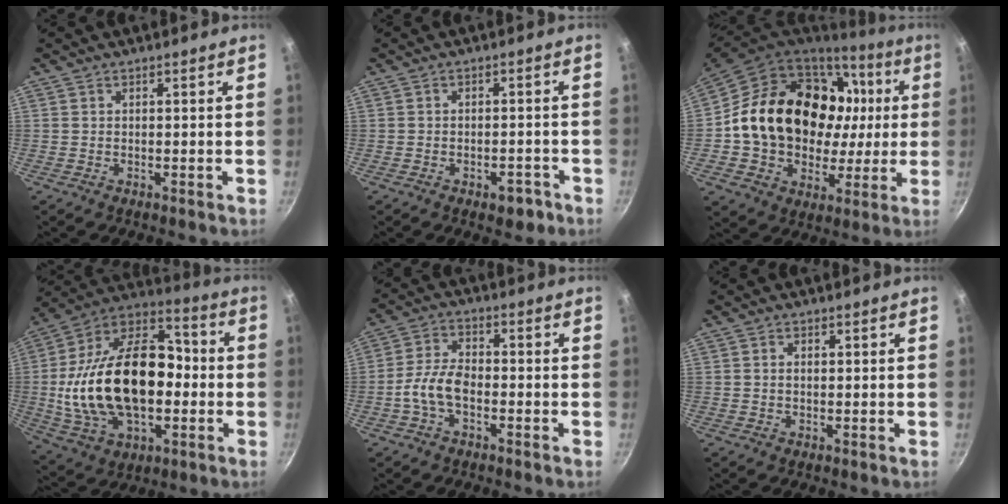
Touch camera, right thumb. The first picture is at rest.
{"total": 4.3, "force": [-2.4, 2.4, 2.6], "torque": [-0.019, 0.021, -0.022]}
{"total": 24.7, "force": [4.4, 18.7, 15.5], "torque": [-0.227, 0.023, 0.089]}
{"total": 28.8, "force": [-2.2, 17.8, 22.5], "torque": [-0.396, 0.047, -0.037]}
{"total": 6.9, "force": [-2.2, 3.9, 5.3], "torque": [-0.102, 0.030, -0.051]}
{"total": 1.4, "force": [0.2, 1.0, 1.0], "torque": [-0.018, 0.004, 0.003]}